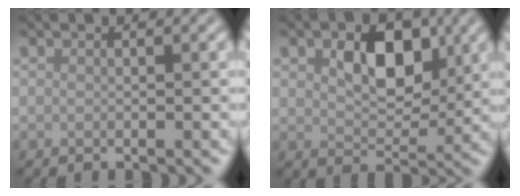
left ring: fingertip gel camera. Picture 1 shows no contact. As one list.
[{"total": 5.5, "force": [1.5, 3.4, 4.0], "torque": [-0.067, -0.002, 0.021]}]